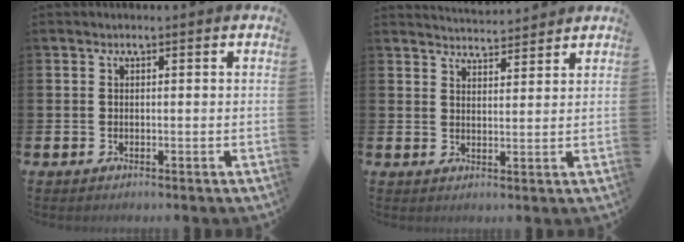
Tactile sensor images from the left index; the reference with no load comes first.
{"total": 3.9, "force": [3.8, 0.2, -0.2], "torque": [-0.003, -0.023, 0.070]}